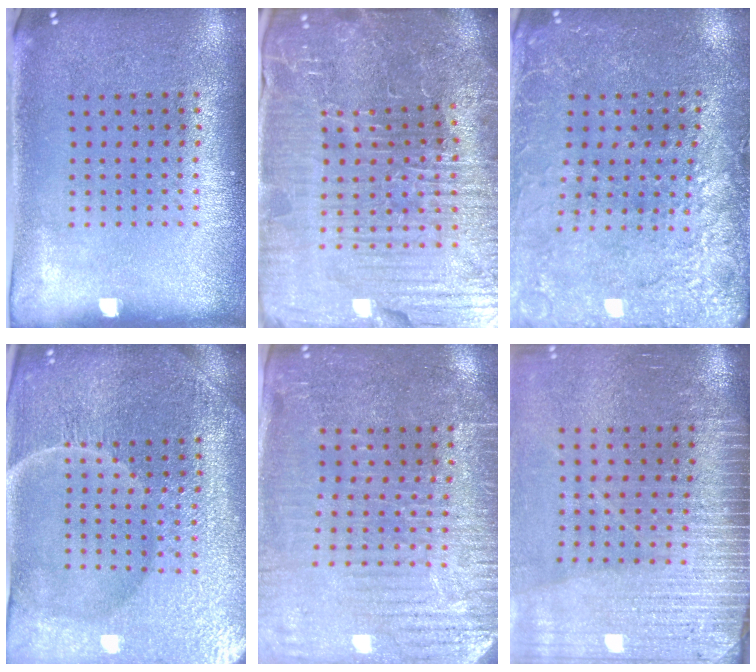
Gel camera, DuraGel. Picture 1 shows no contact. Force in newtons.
{"total": 6.2, "press": 5.8, "slide": 2.3}
{"total": 2.8, "press": 2.8, "slide": 0.1}
{"total": 5.5, "press": 5.1, "slide": 2.1}
{"total": 3.5, "press": 3.3, "slide": 0.9}
{"total": 3.7, "press": 3.2, "slide": 1.9}